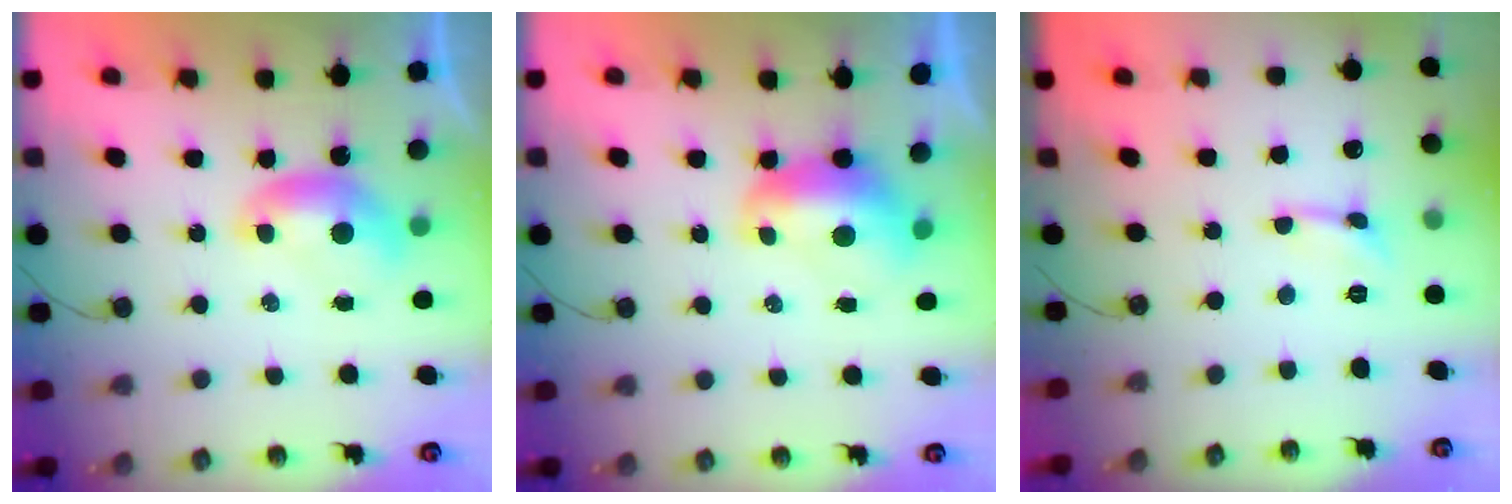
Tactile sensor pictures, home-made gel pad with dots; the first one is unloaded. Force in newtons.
{"total": 1.8, "press": 1.6, "slide": 0.8}
{"total": 0.0}